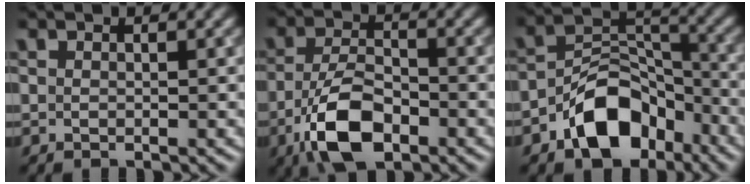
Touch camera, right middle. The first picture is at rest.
{"total": 6.8, "force": [-3.4, 3.2, 5.0], "torque": [-0.099, -0.004, -0.072]}
{"total": 8.0, "force": [-4.7, 4.8, 4.4], "torque": [-0.060, 0.005, -0.090]}